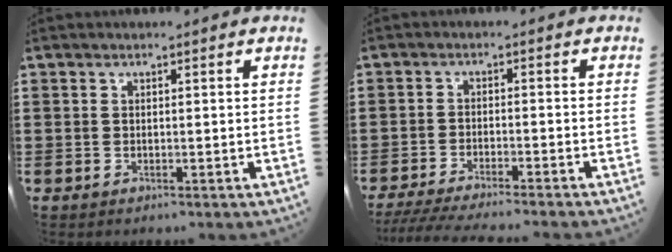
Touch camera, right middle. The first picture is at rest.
{"total": 3.7, "force": [-3.4, -0.3, 1.3], "torque": [-0.036, -0.013, -0.070]}